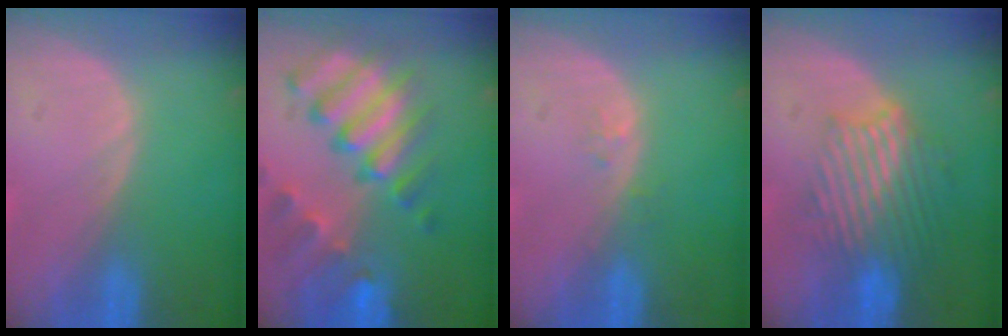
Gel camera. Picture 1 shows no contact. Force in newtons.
{"total": 11.0, "press": 9.4, "slide": 5.7}
{"total": 0.9, "press": 0.9, "slide": 0.2}
{"total": 9.4, "press": 8.3, "slide": 4.3}